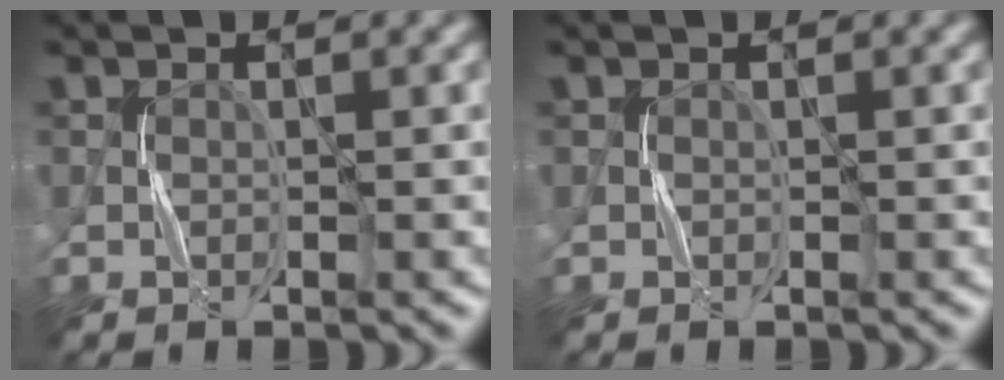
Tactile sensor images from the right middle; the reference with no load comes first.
{"total": 0.0}